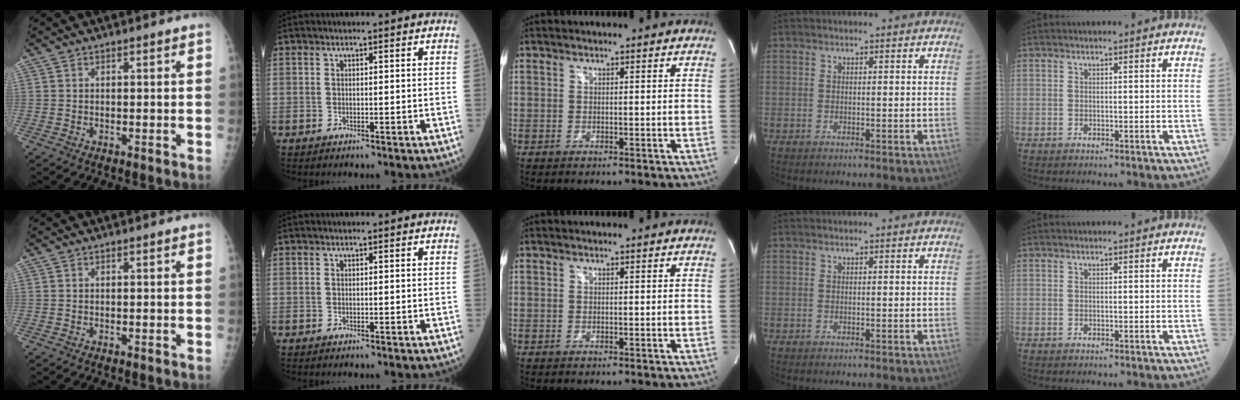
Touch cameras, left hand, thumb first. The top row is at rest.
{}